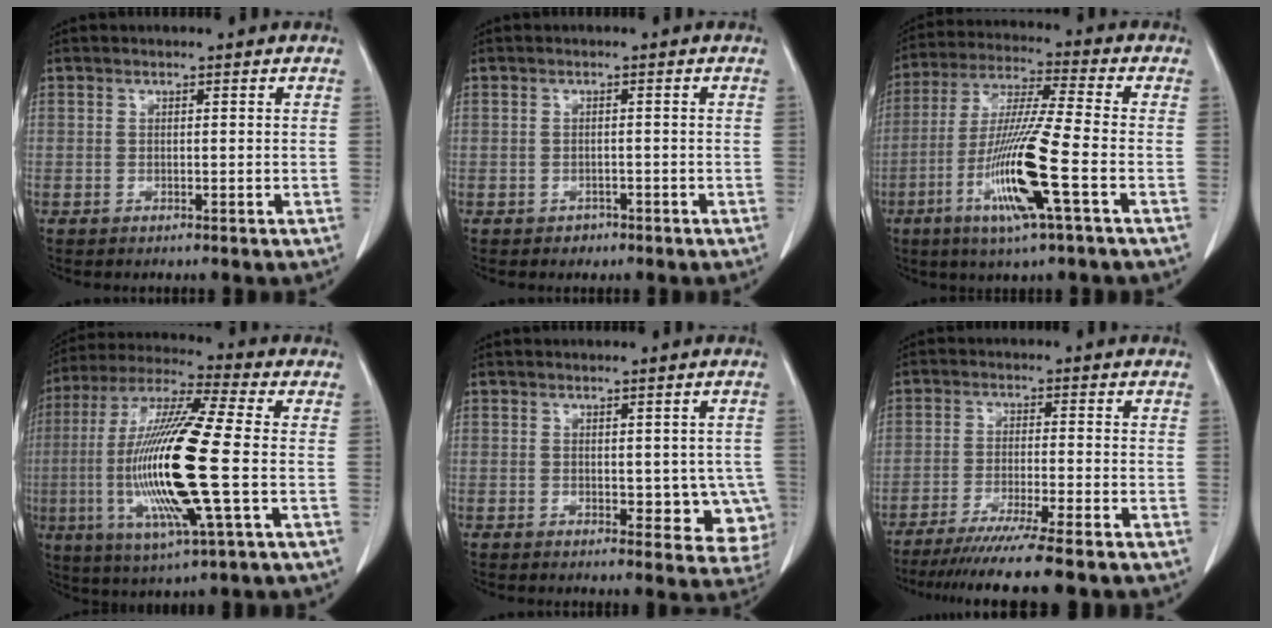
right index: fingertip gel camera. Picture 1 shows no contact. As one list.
[{"total": 1.4, "force": [-0.8, 1.1, 0.1], "torque": [-0.001, 0.004, -0.013]}, {"total": 14.3, "force": [-5.0, -0.3, 13.4], "torque": [-0.273, -0.020, -0.099]}, {"total": 20.1, "force": [-2.9, 1.4, 19.9], "torque": [-0.416, -0.015, -0.057]}, {"total": 6.6, "force": [-0.6, 3.9, 5.3], "torque": [-0.031, 0.000, -0.003]}, {"total": 12.2, "force": [-10.0, -0.9, 6.9], "torque": [-0.085, -0.035, -0.155]}]